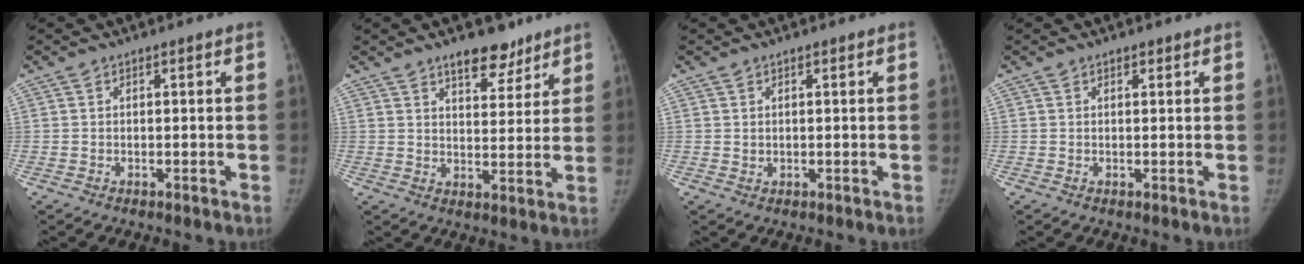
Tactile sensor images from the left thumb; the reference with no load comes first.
{"total": 8.1, "force": [5.9, 3.7, 4.1], "torque": [-0.028, -0.036, 0.088]}
{"total": 0.8, "force": [0.4, 0.6, 0.3], "torque": [0.001, -0.003, 0.007]}
{"total": 0.9, "force": [0.6, 0.4, 0.5], "torque": [-0.005, -0.003, 0.008]}